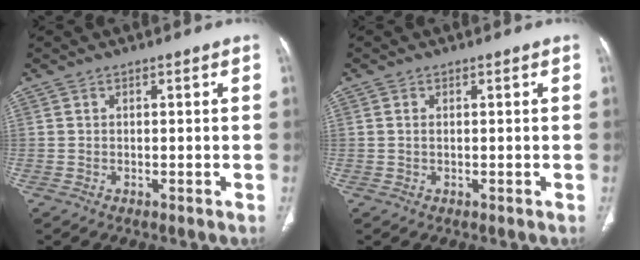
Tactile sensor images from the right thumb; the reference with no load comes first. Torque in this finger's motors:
{"motor_torque": [-0.18, -0.04, -0.31, 0.16, -0.02]}